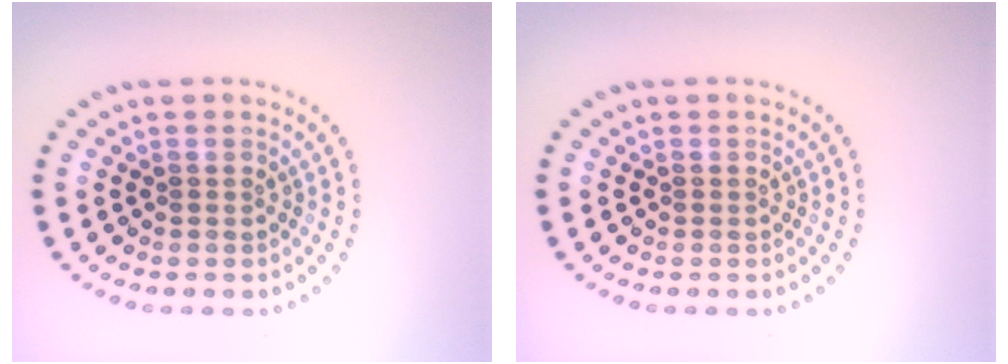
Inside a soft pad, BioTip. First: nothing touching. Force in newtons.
{"total": 0.0}